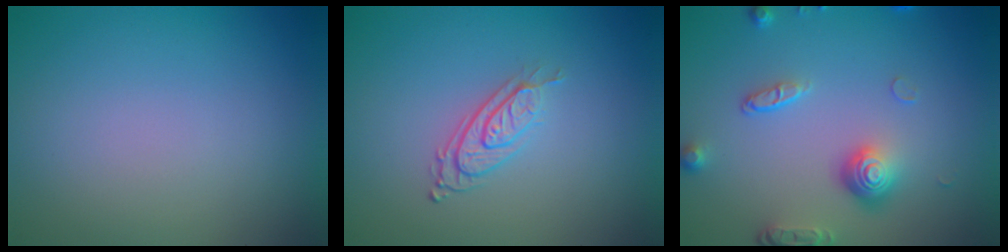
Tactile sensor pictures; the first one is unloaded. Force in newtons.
{"total": 2.9, "press": 2.0, "slide": 2.0}
{"total": 4.2, "press": 3.1, "slide": 2.9}